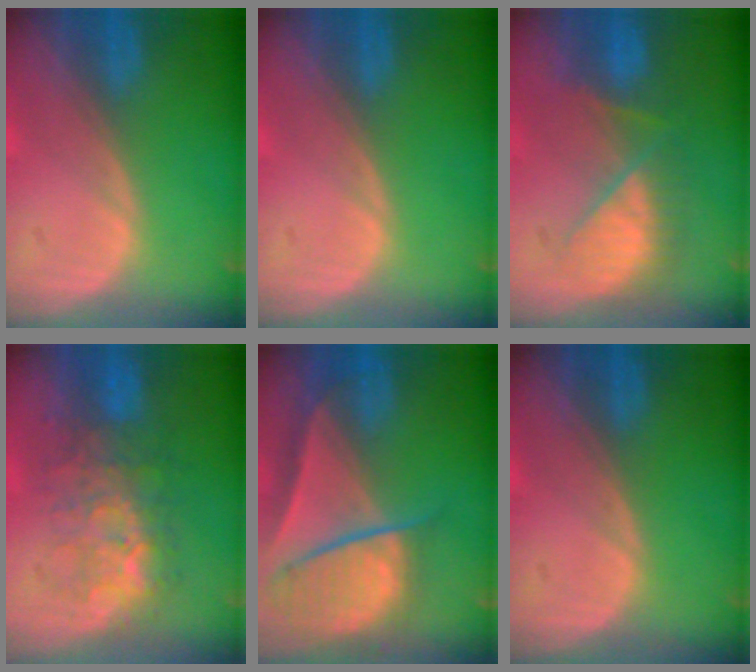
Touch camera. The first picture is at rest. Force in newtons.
{"total": 0.0}
{"total": 7.2, "press": 7.0, "slide": 1.7}
{"total": 7.9, "press": 7.8, "slide": 1.5}
{"total": 9.3, "press": 8.1, "slide": 4.7}
{"total": 0.0}